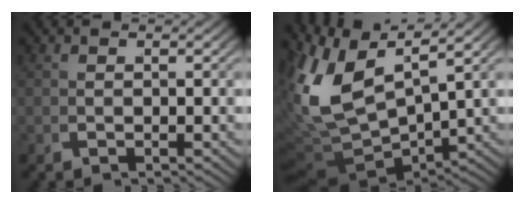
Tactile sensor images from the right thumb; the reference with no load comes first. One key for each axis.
{"total": 12.8, "fx": 0.5, "fy": 8.5, "fz": 9.5, "tx": -0.235, "ty": -0.062, "tz": 0.037}